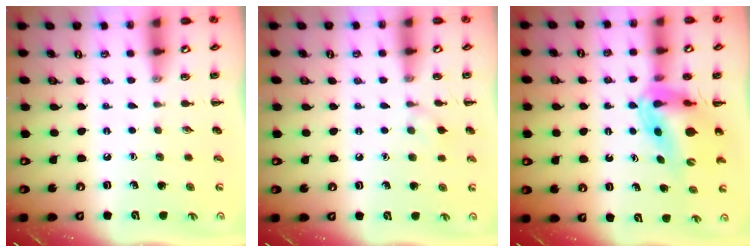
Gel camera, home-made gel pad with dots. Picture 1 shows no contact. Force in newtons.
{"total": 5.8, "press": 5.5, "slide": 2.1}
{"total": 12.8, "press": 12.1, "slide": 4.3}